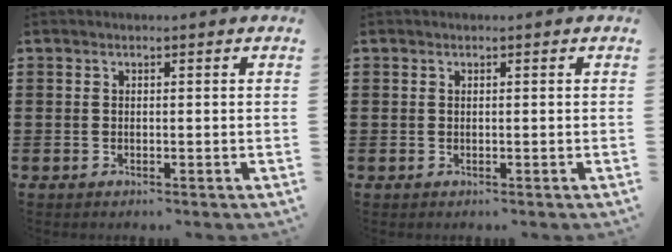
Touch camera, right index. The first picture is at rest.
{"total": 0.0}